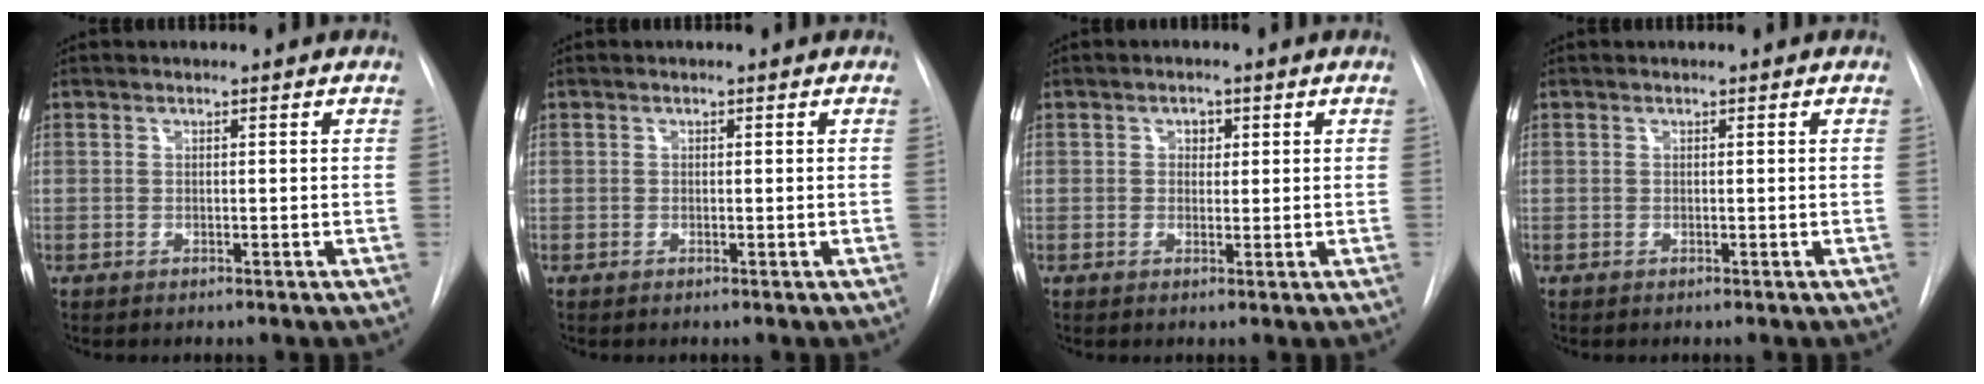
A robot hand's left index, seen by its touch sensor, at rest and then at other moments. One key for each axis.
{"total": 0.0}
{"total": 1.9, "fx": 0.6, "fy": 1.5, "fz": 1.1, "tx": -0.011, "ty": 0.002, "tz": 0.006}
{"total": 0.0}